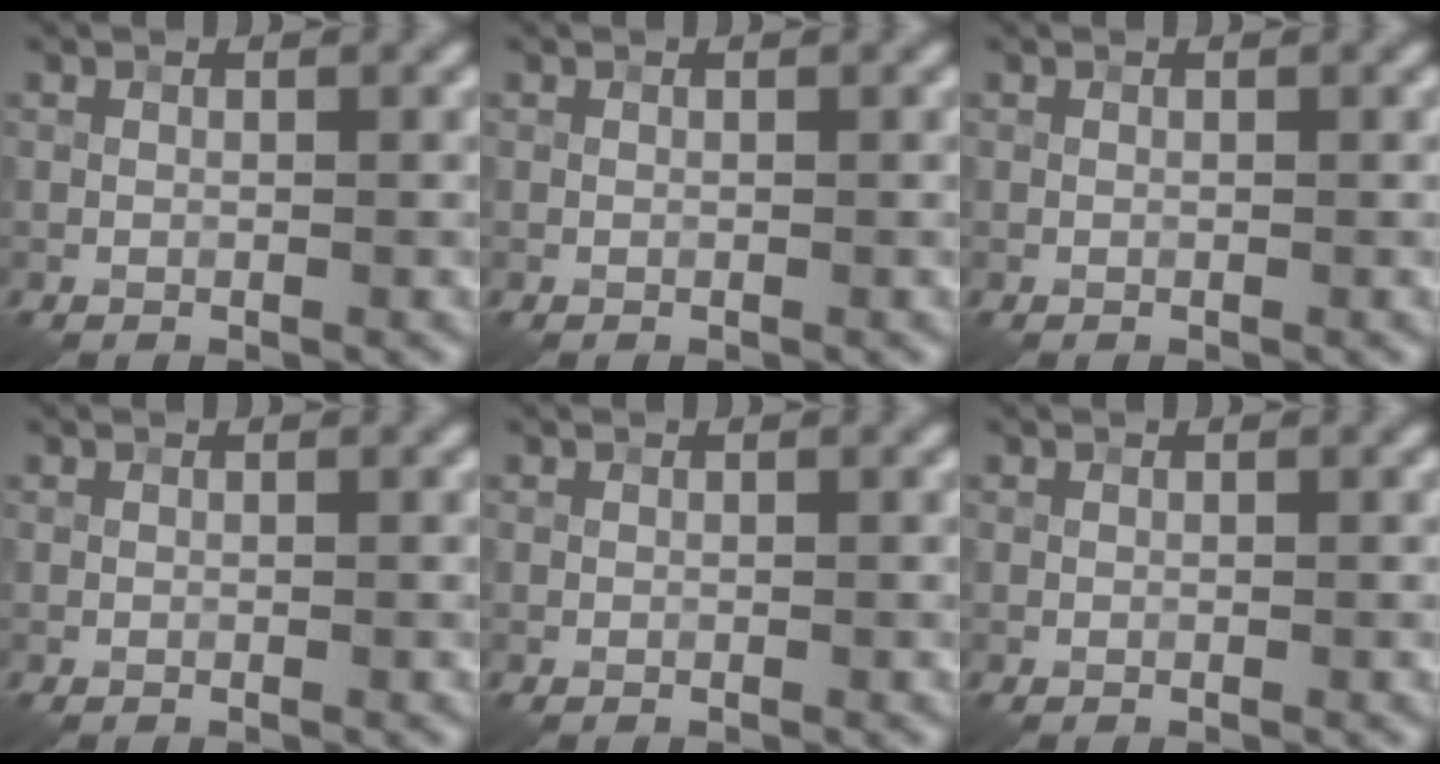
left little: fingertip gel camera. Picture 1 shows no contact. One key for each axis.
{"total": 0.0}
{"total": 0.0}
{"total": 0.0}
{"total": 0.0}
{"total": 0.0}